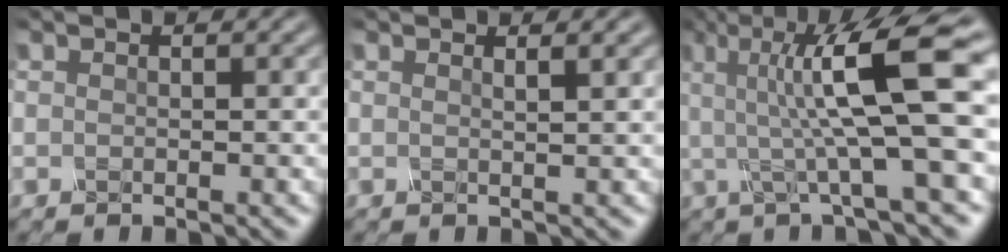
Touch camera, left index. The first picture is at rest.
{"total": 1.7, "force": [0.9, 0.6, 1.2], "torque": [-0.007, 0.002, 0.006]}
{"total": 10.3, "force": [1.9, 1.9, 10.0], "torque": [-0.148, 0.010, 0.028]}